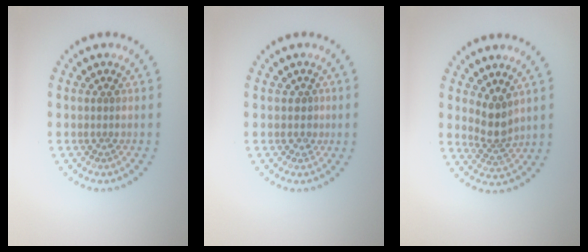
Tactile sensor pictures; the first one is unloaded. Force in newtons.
{"total": 1.0, "press": 0.7, "slide": 0.6}
{"total": 2.6, "press": 2.0, "slide": 1.6}